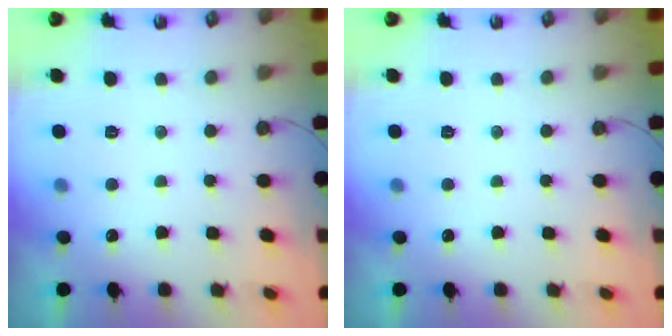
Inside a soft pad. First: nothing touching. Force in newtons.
{"total": 0.0}